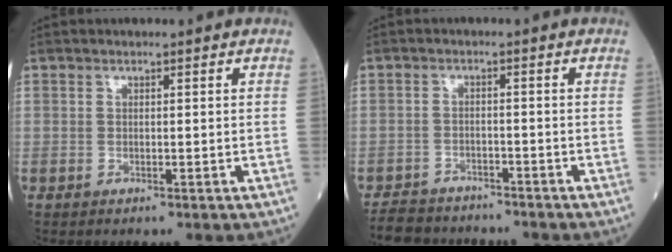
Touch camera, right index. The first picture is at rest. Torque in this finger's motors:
{"motor_torque": [-0.14, -0.15, -0.70, -0.21]}